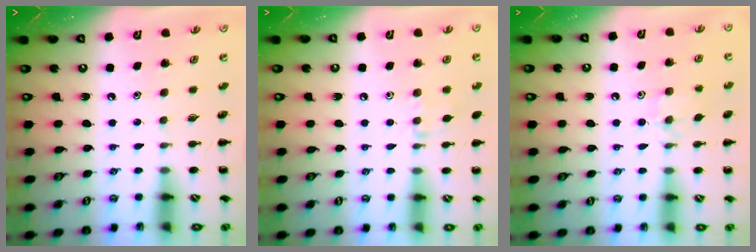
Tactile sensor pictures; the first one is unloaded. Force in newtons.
{"total": 6.6, "press": 6.3, "slide": 2.0}
{"total": 7.8, "press": 7.5, "slide": 2.0}